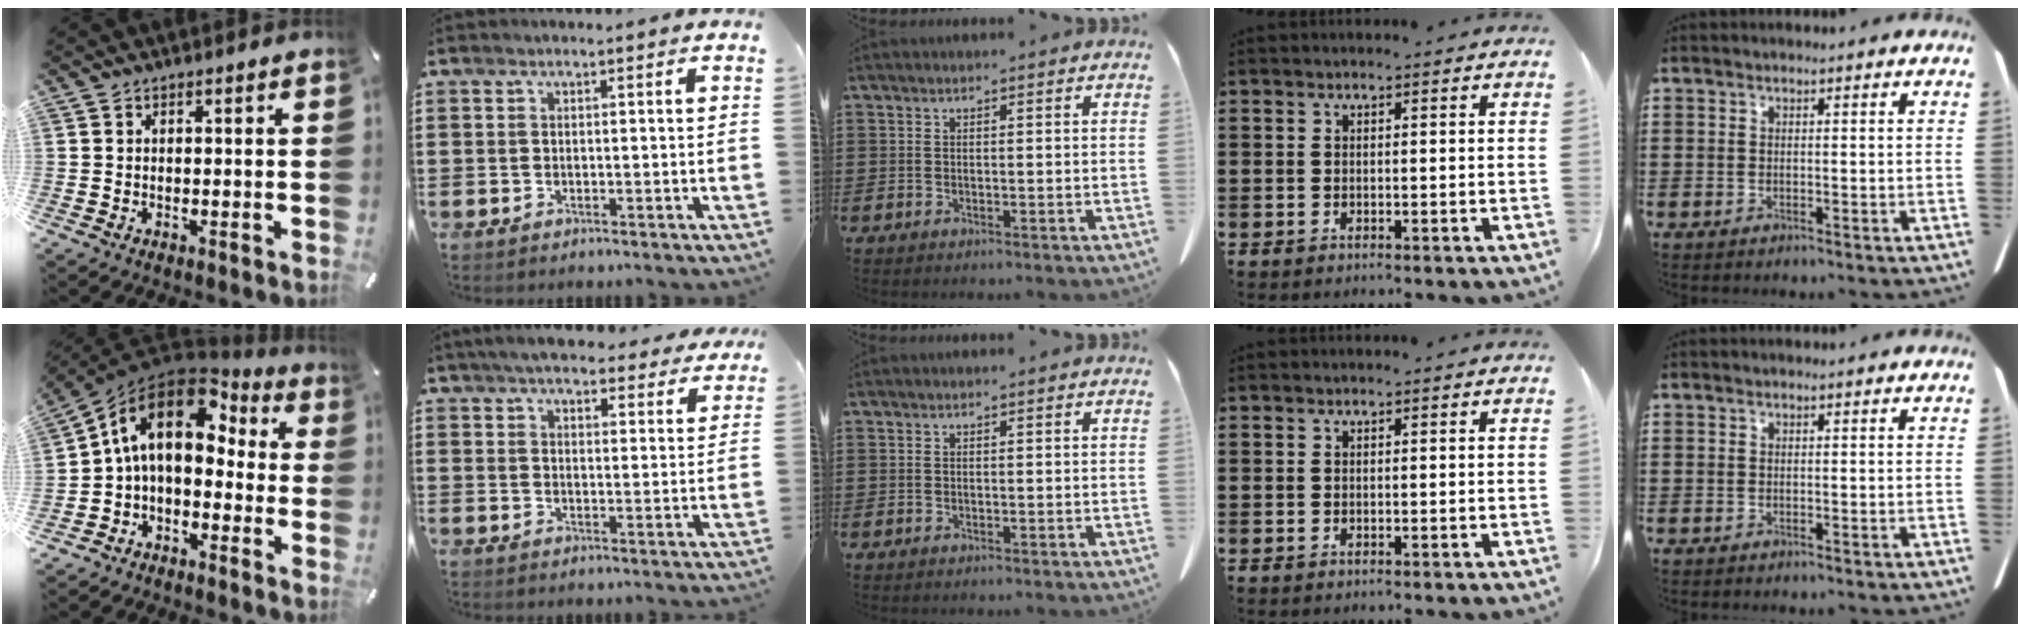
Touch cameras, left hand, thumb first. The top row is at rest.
{"thumb": {"total": 13.0, "force": [1.9, 9.1, 9.1], "torque": [-0.167, 0.001, 0.028]}, "index": {"total": 5.8, "force": [5.3, 0.9, 2.0], "torque": [-0.058, -0.015, 0.097]}}